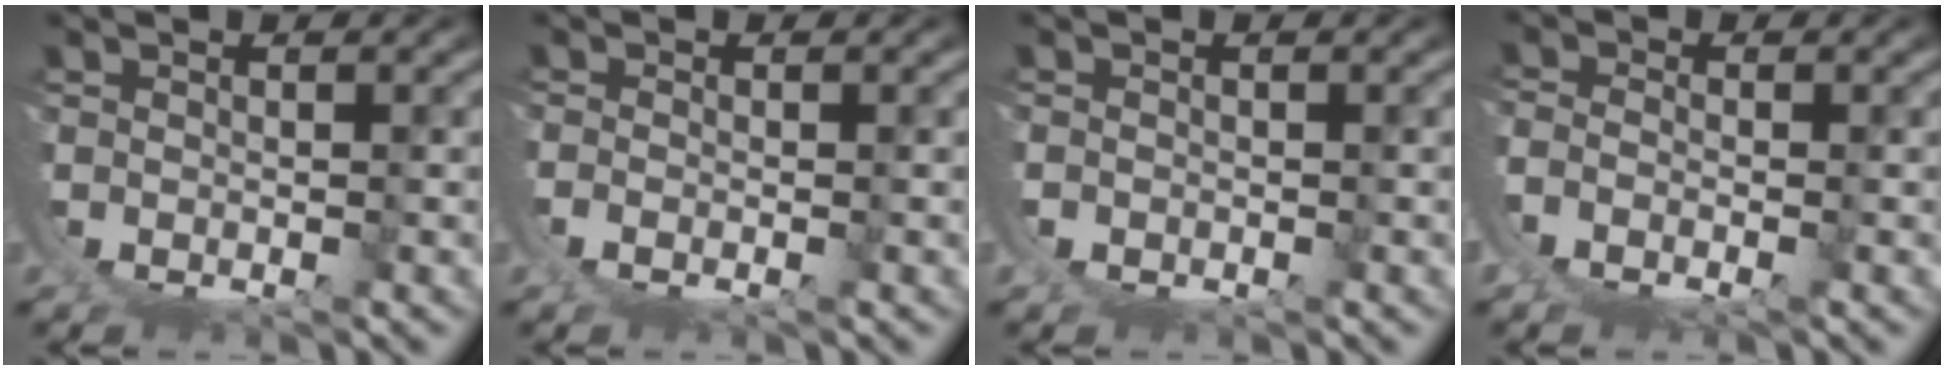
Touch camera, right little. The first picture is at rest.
{"total": 1.3, "force": [0.2, 0.5, 1.2], "torque": [-0.032, -0.007, 0.008]}
{"total": 1.3, "force": [0.3, 1.2, 0.3], "torque": [-0.017, 0.000, 0.003]}
{"total": 4.7, "force": [0.4, 3.8, 2.8], "torque": [-0.084, -0.018, 0.007]}